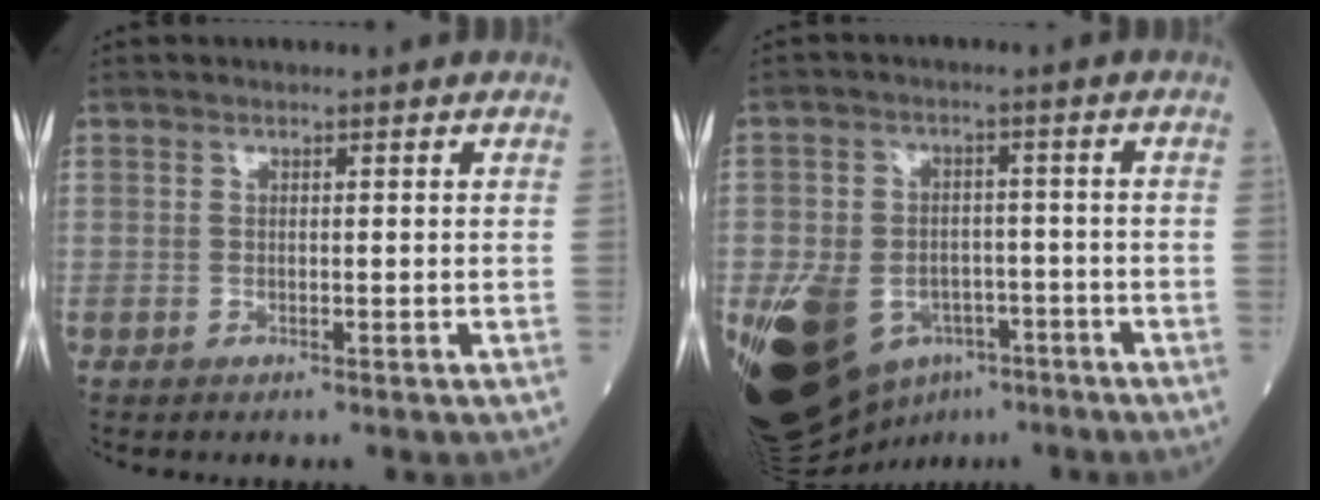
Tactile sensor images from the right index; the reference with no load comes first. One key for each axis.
{"total": 17.1, "fx": -7.6, "fy": 11.7, "fz": 9.9, "tx": -0.214, "ty": 0.002, "tz": -0.110}